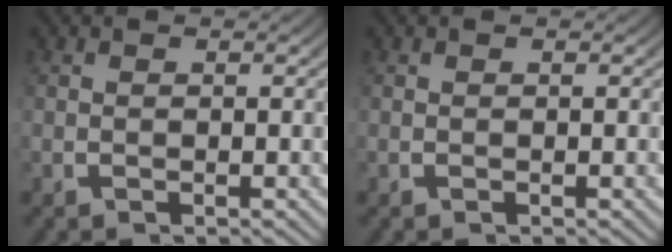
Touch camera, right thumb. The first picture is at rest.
{"total": 0.0}